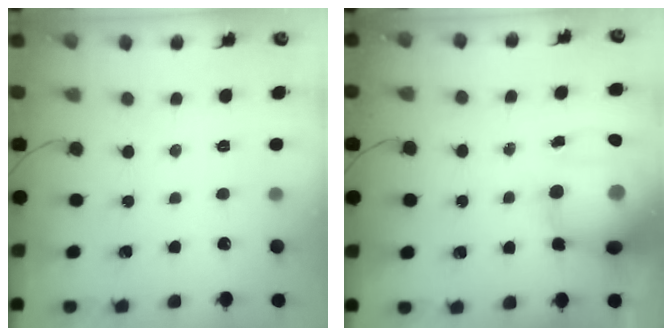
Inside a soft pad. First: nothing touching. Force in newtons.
{"total": 17.7, "press": 17.2, "slide": 4.0}